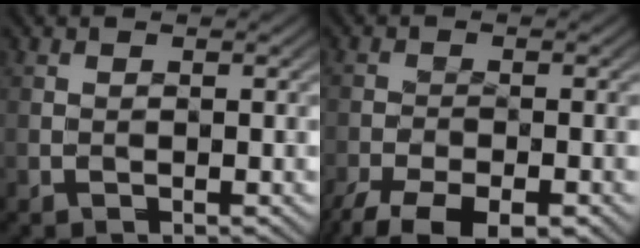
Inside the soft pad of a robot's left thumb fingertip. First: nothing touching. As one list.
[{"total": 8.9, "force": [-6.7, 3.1, 4.9], "torque": [-0.088, -0.030, -0.106]}]